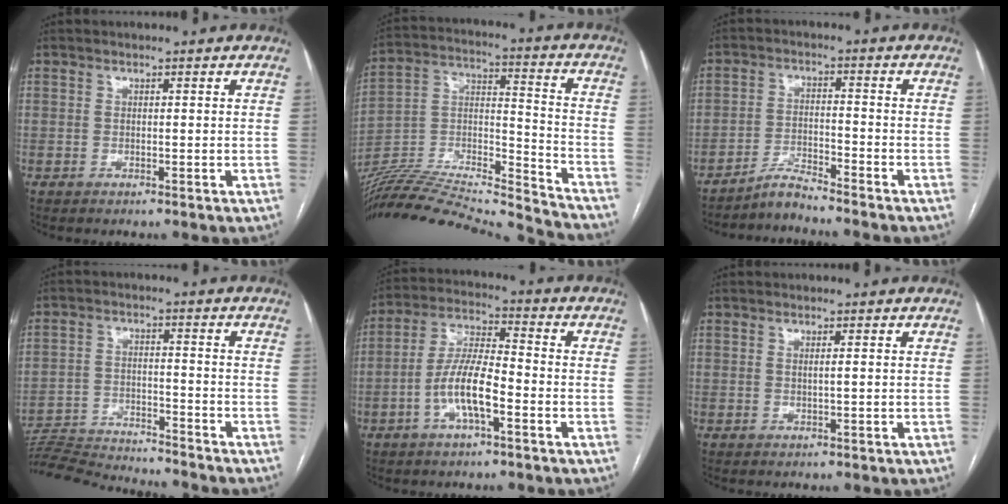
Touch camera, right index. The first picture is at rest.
{"total": 30.0, "force": [-28.0, 1.8, 10.7], "torque": [-0.193, -0.014, -0.441]}
{"total": 4.1, "force": [-4.0, -1.0, 0.4], "torque": [-0.011, -0.018, -0.074]}
{"total": 16.0, "force": [-15.5, 0.4, 3.9], "torque": [-0.066, 0.000, -0.242]}
{"total": 9.1, "force": [-3.2, 2.2, 8.2], "torque": [-0.167, 0.010, -0.062]}
{"total": 0.8, "force": [0.2, -0.1, 0.7], "torque": [-0.015, 0.000, 0.002]}